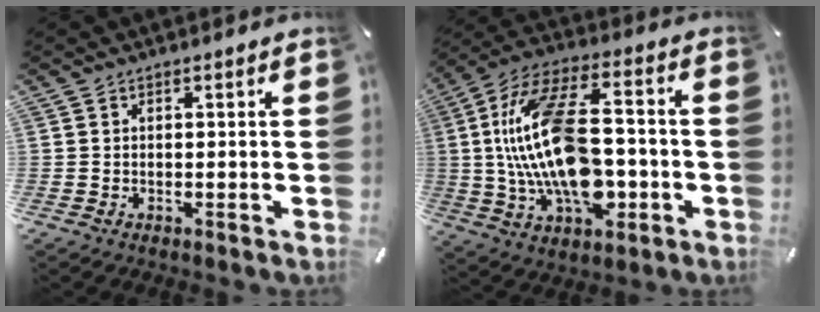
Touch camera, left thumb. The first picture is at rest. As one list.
[{"total": 22.2, "force": [-1.7, 12.3, 18.4], "torque": [-0.378, 0.003, -0.027]}]